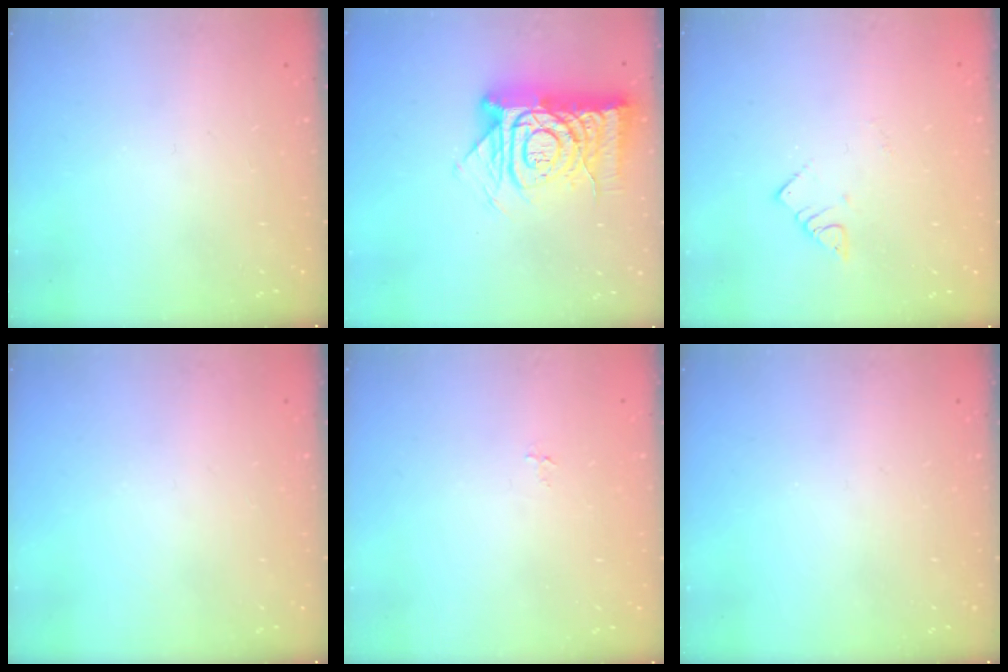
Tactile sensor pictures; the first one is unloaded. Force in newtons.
{"total": 17.8, "press": 17.8, "slide": 1.7}
{"total": 2.4, "press": 2.3, "slide": 0.5}
{"total": 0.0}
{"total": 2.7, "press": 2.7, "slide": 0.3}
{"total": 0.0}